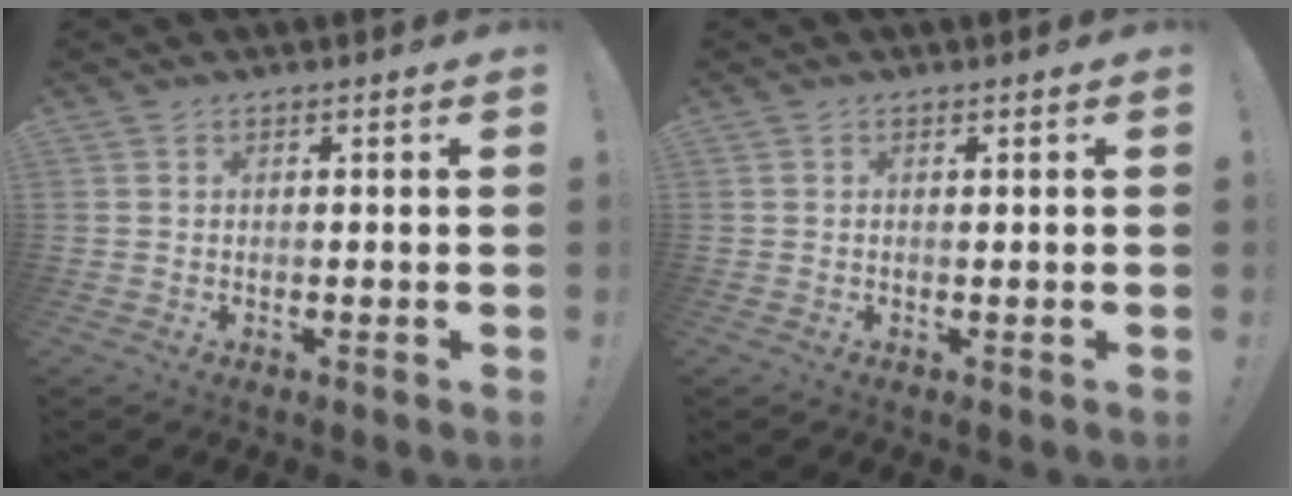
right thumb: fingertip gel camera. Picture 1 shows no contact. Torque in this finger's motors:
{"motor_torque": [-0.03, 0.11, -0.22, 0.03, 0.05]}